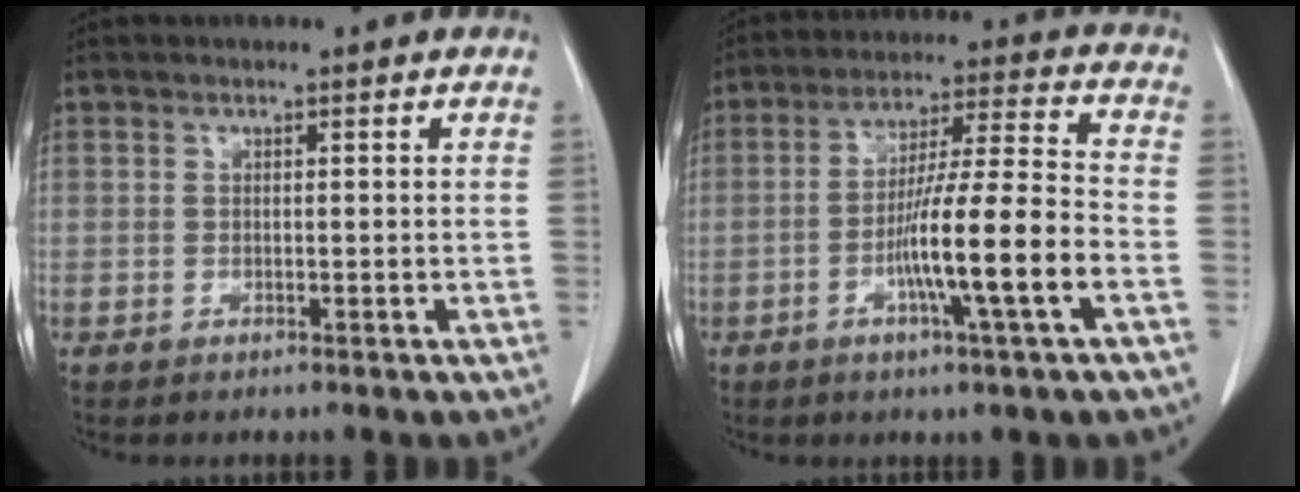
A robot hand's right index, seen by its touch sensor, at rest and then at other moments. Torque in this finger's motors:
{"motor_torque": [1.79, -0.35, 1.02, 0.21]}